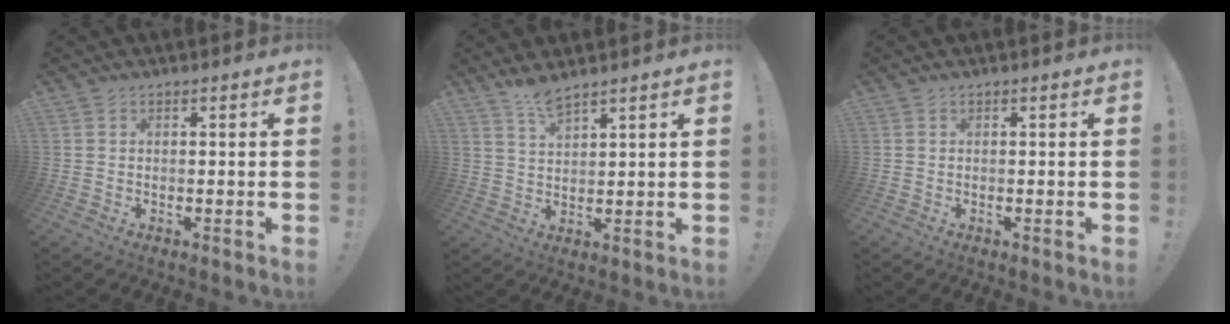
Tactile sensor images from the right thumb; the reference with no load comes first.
{"total": 5.1, "force": [4.4, 0.5, 2.6], "torque": [-0.045, -0.027, 0.077]}
{"total": 0.0}